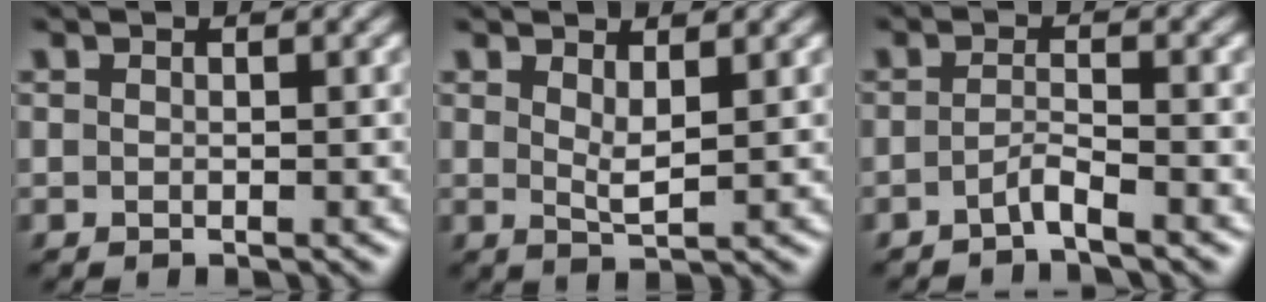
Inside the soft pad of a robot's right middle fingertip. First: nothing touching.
{"total": 2.0, "force": [1.1, 0.5, 1.6], "torque": [-0.032, -0.009, 0.022]}
{"total": 1.7, "force": [-1.2, 0.1, 1.2], "torque": [-0.021, 0.002, -0.029]}